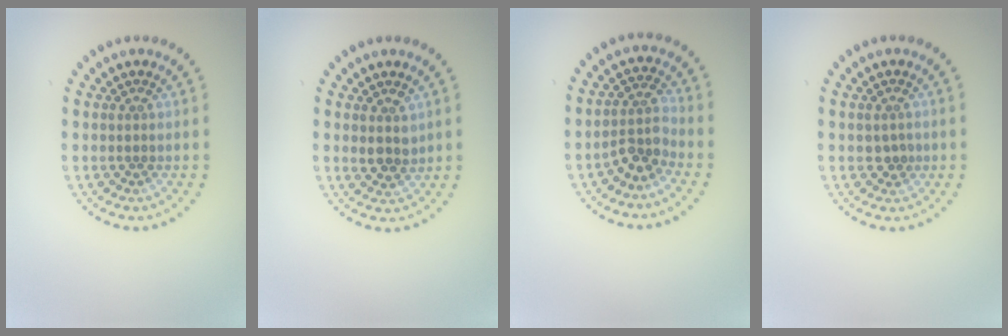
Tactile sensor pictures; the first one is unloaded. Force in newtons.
{"total": 1.9, "press": 1.7, "slide": 0.8}
{"total": 2.7, "press": 2.0, "slide": 1.9}
{"total": 1.3, "press": 1.3, "slide": 0.4}